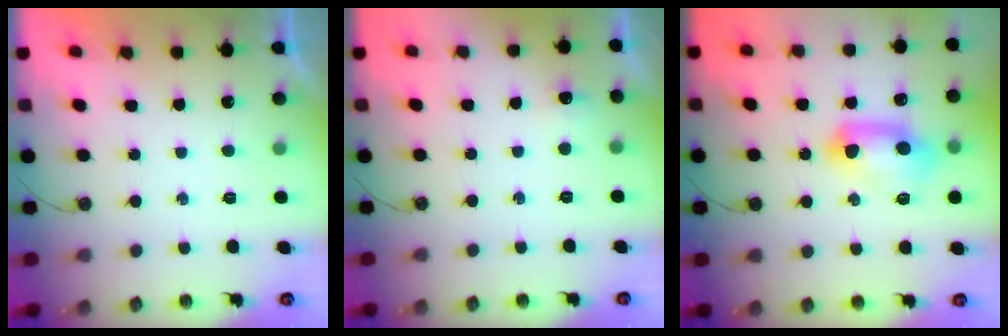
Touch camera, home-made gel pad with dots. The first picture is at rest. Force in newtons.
{"total": 5.4, "press": 5.3, "slide": 0.7}
{"total": 18.0, "press": 13.2, "slide": 12.2}